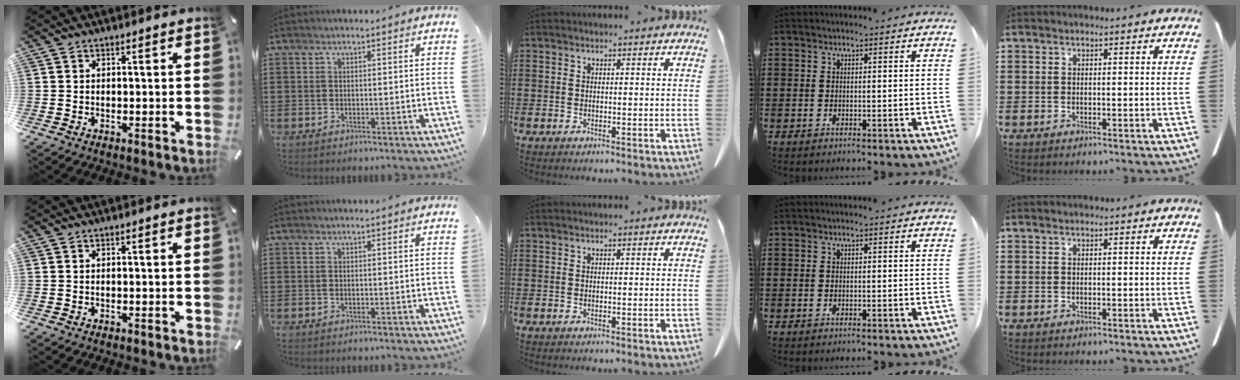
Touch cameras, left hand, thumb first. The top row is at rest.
{}